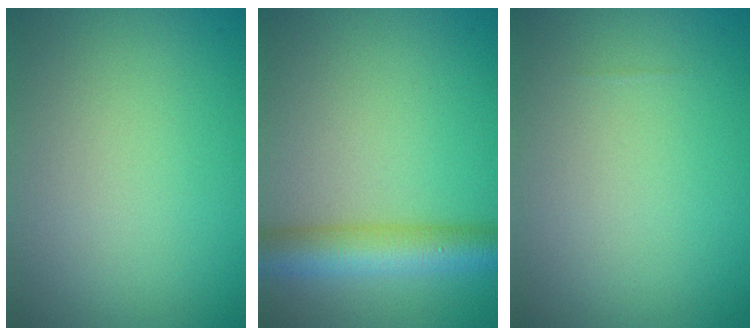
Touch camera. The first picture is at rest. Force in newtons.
{"total": 5.5, "press": 5.5, "slide": 0.2}
{"total": 0.0}